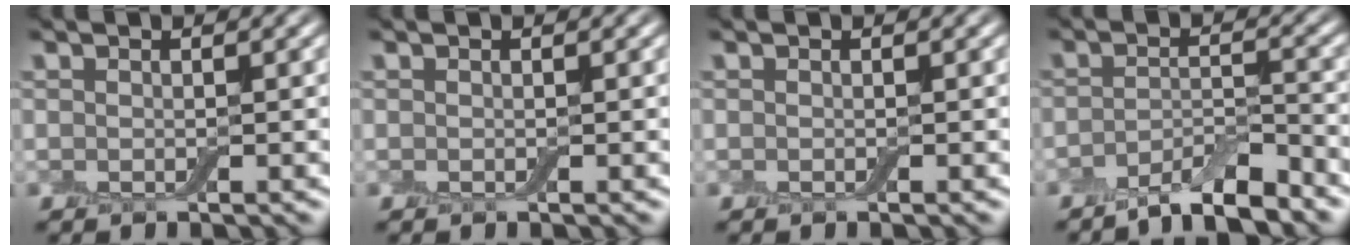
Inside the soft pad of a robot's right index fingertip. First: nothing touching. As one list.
[{"total": 0.0}, {"total": 0.0}, {"total": 4.7, "force": [-3.8, 0.9, 2.6], "torque": [-0.044, 0.001, -0.067]}]